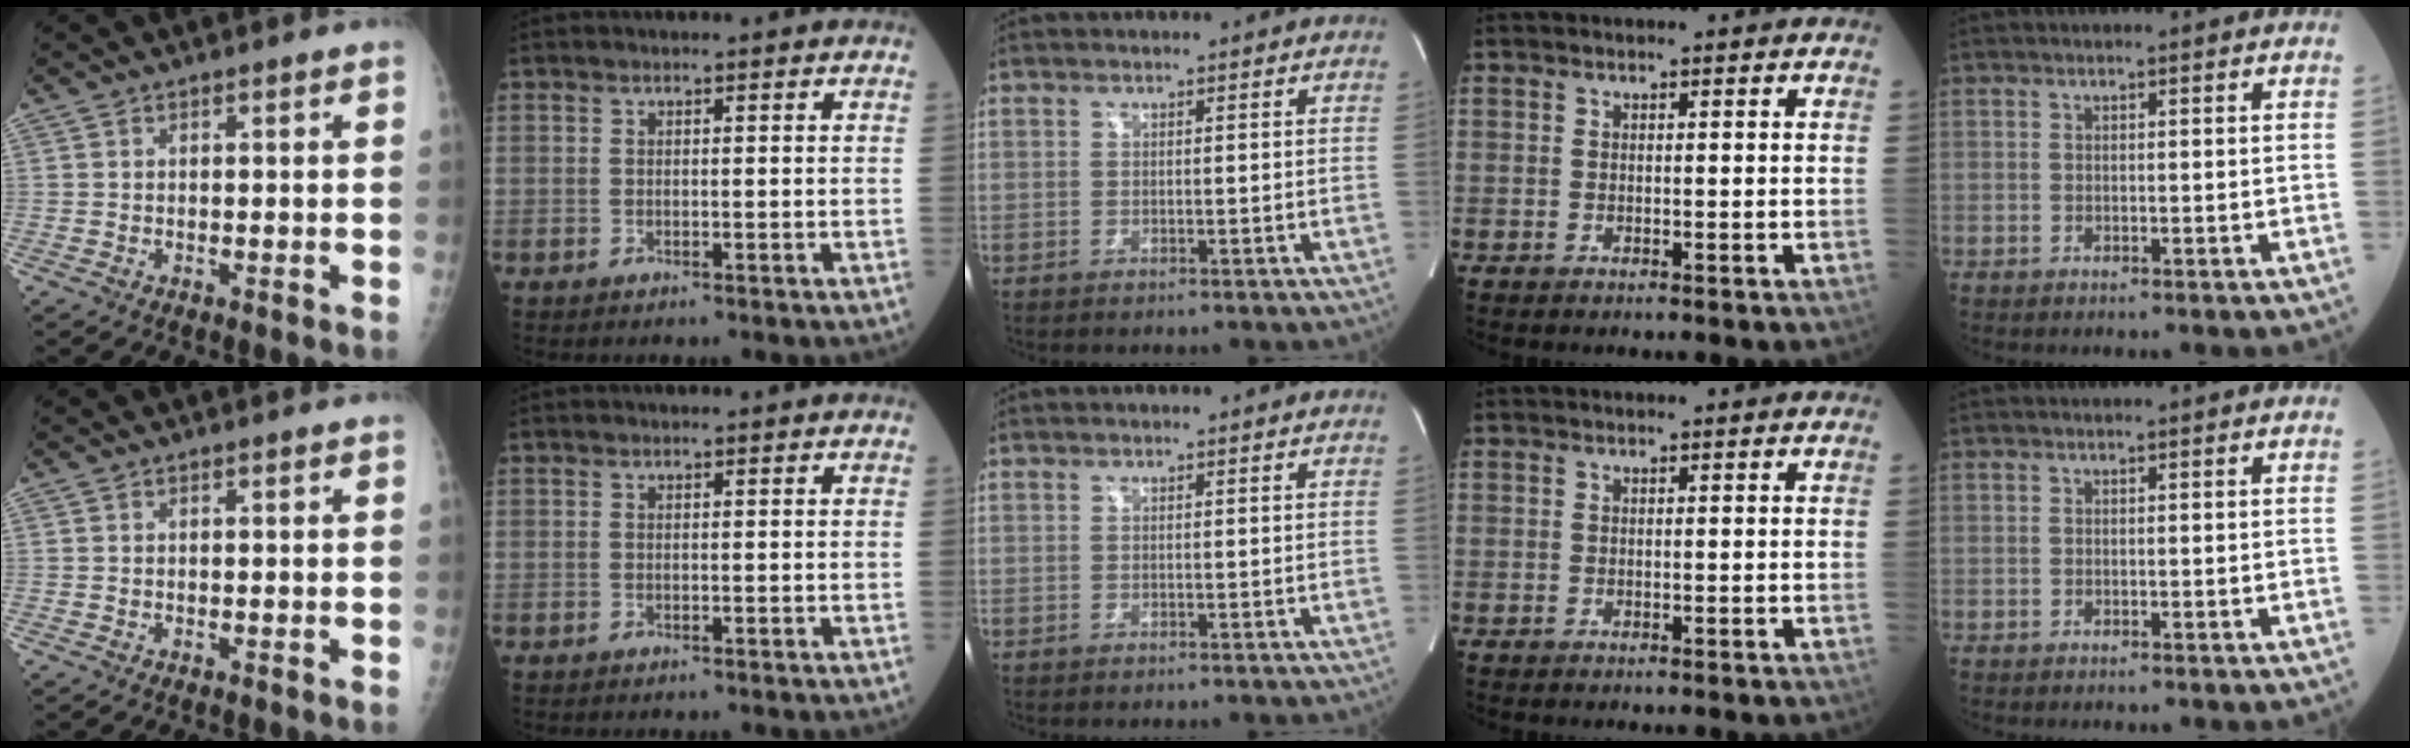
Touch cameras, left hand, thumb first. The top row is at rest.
{}